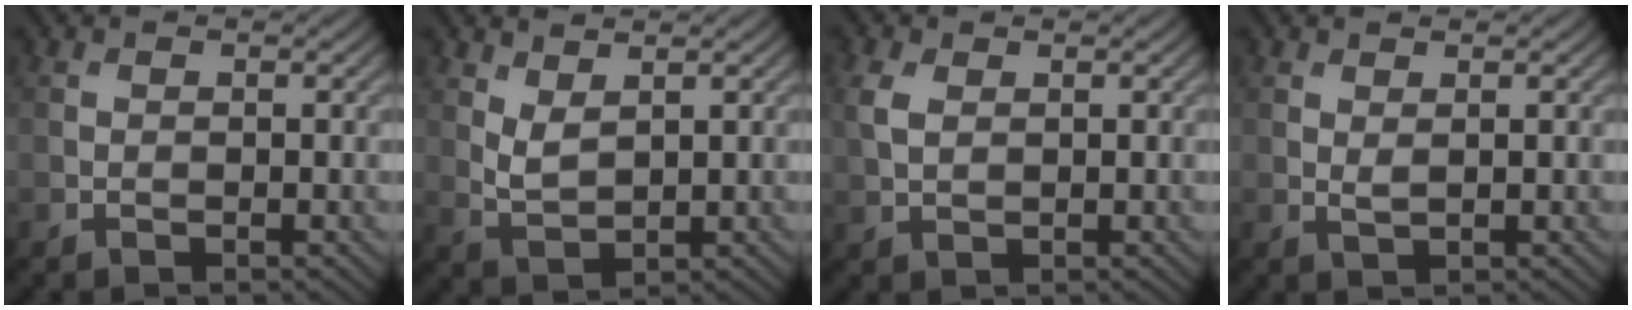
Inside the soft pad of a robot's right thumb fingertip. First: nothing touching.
{"total": 3.0, "force": [1.8, 1.3, 2.0], "torque": [-0.053, -0.006, 0.043]}
{"total": 3.0, "force": [0.9, 1.9, 2.1], "torque": [-0.060, 0.005, 0.017]}
{"total": 1.0, "force": [0.6, 0.2, 0.7], "torque": [-0.019, -0.003, 0.014]}